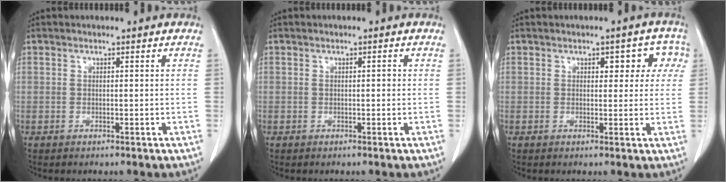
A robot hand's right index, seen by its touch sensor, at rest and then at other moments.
{"total": 0.9, "force": [0.1, 0.3, 0.8], "torque": [-0.013, 0.003, 0.003]}
{"total": 4.8, "force": [1.6, 2.9, 3.4], "torque": [-0.018, 0.021, 0.014]}